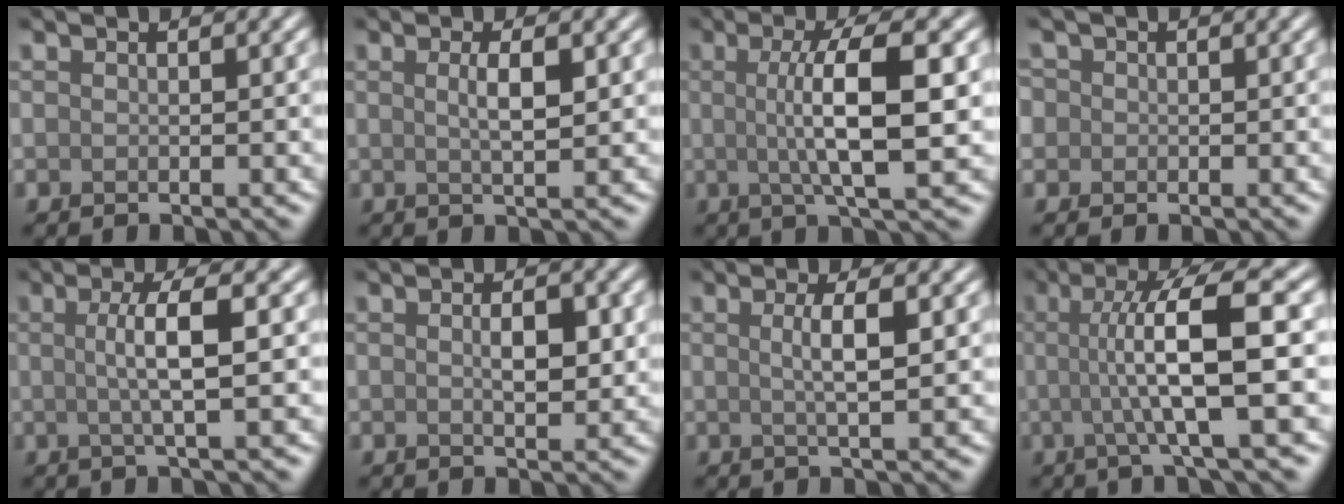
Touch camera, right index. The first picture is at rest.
{"total": 2.5, "force": [0.5, 0.6, 2.4], "torque": [-0.038, 0.002, 0.007]}
{"total": 7.5, "force": [0.5, 1.8, 7.3], "torque": [-0.117, 0.004, 0.006]}
{"total": 2.1, "force": [0.4, 2.0, 0.7], "torque": [-0.005, 0.012, -0.008]}
{"total": 4.2, "force": [0.2, 0.9, 4.1], "torque": [-0.070, 0.004, 0.000]}
{"total": 2.6, "force": [0.3, 1.2, 2.3], "torque": [-0.040, -0.001, 0.006]}
{"total": 3.0, "force": [0.4, 0.7, 2.9], "torque": [-0.046, 0.003, 0.005]}
{"total": 8.6, "force": [0.3, 1.7, 8.4], "torque": [-0.126, 0.007, 0.003]}